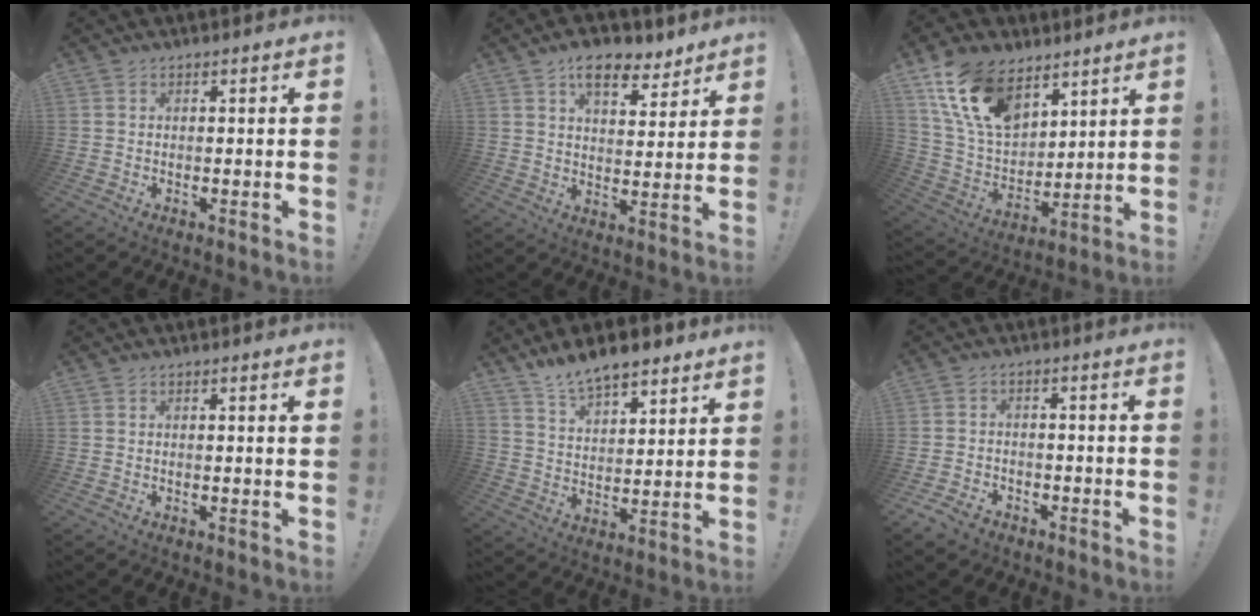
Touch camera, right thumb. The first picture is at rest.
{"total": 10.7, "force": [7.3, 5.2, 5.9], "torque": [-0.074, -0.044, 0.130]}
{"total": 18.4, "force": [10.6, 11.3, 10.0], "torque": [-0.202, -0.051, 0.202]}
{"total": 1.0, "force": [0.5, -0.3, 0.8], "torque": [-0.008, -0.004, 0.006]}
{"total": 9.7, "force": [8.5, 2.9, 3.6], "torque": [-0.072, -0.060, 0.159]}
{"total": 4.5, "force": [-3.2, 2.7, 1.5], "torque": [-0.035, 0.008, -0.060]}